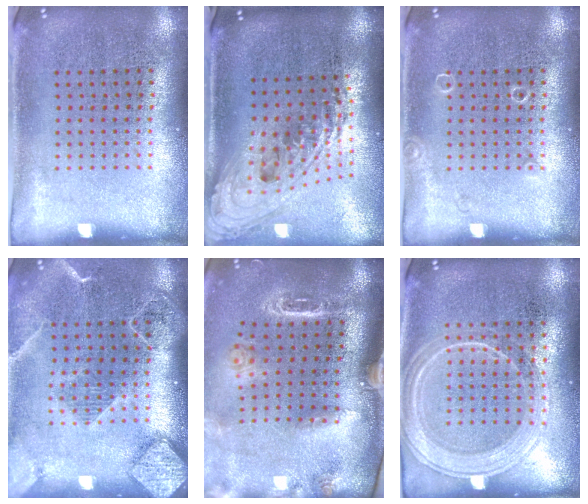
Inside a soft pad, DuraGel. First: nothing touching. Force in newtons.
{"total": 2.3, "press": 1.7, "slide": 1.6}
{"total": 0.6, "press": 0.6, "slide": 0.1}
{"total": 2.1, "press": 1.9, "slide": 0.9}
{"total": 2.2, "press": 1.9, "slide": 1.0}
{"total": 3.0, "press": 2.9, "slide": 0.5}